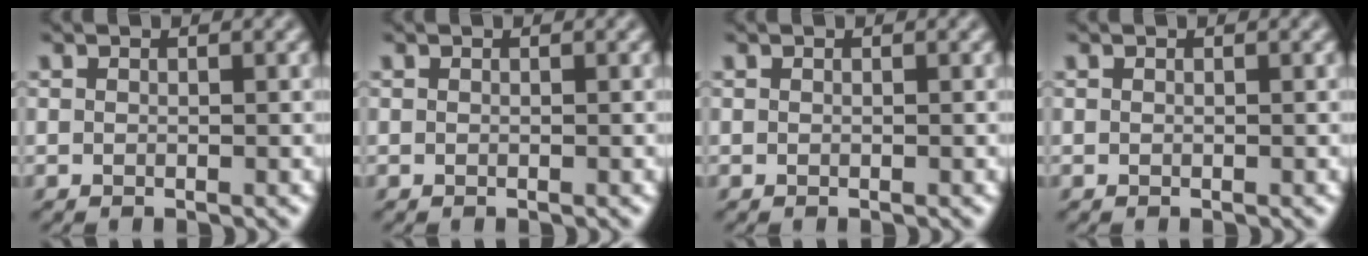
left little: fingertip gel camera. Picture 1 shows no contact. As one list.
[{"total": 0.0}, {"total": 0.0}, {"total": 0.0}]